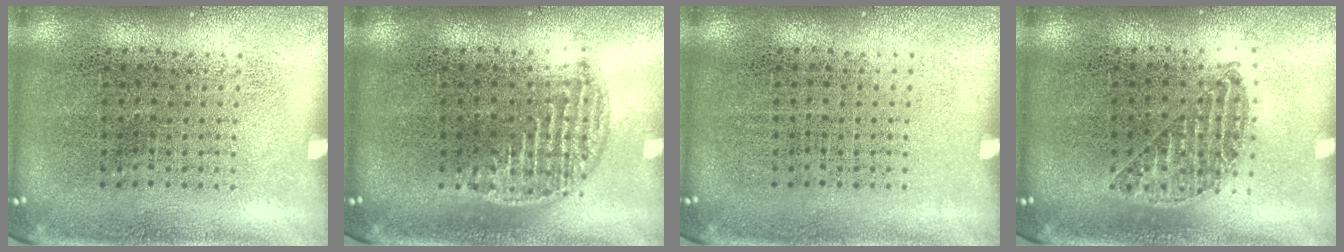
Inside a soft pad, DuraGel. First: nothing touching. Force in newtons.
{"total": 1.3, "press": 1.1, "slide": 0.6}
{"total": 0.0}
{"total": 1.1, "press": 1.0, "slide": 0.5}